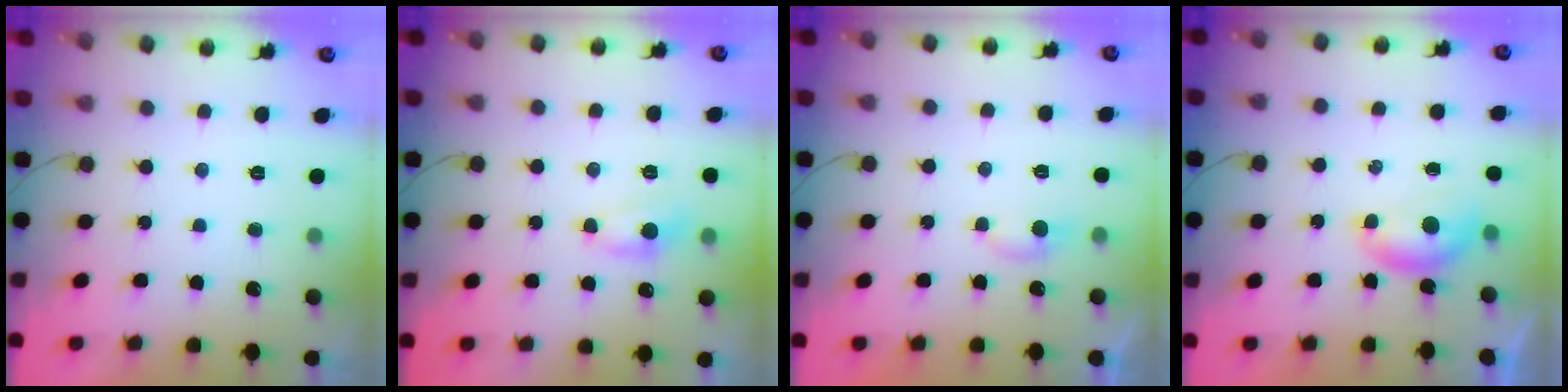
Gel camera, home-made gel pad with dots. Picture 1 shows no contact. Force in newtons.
{"total": 6.2, "press": 6.2, "slide": 0.8}
{"total": 3.7, "press": 3.6, "slide": 0.5}
{"total": 5.5, "press": 5.4, "slide": 0.8}